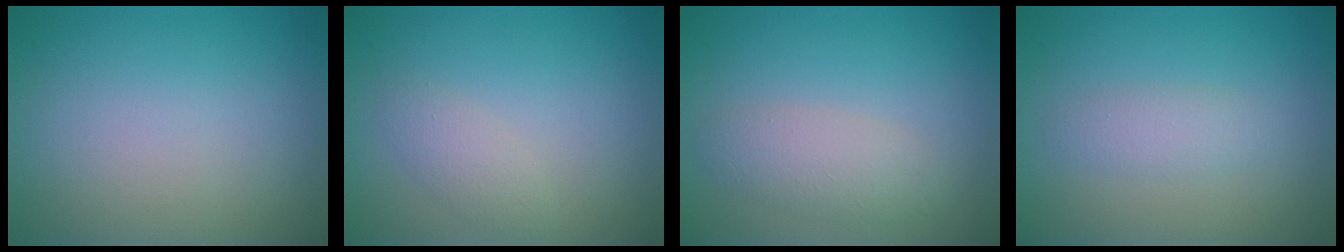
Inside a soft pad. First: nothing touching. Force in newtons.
{"total": 1.5, "press": 1.5, "slide": 0.0}
{"total": 2.4, "press": 2.4, "slide": 0.1}
{"total": 1.6, "press": 1.6, "slide": 0.0}